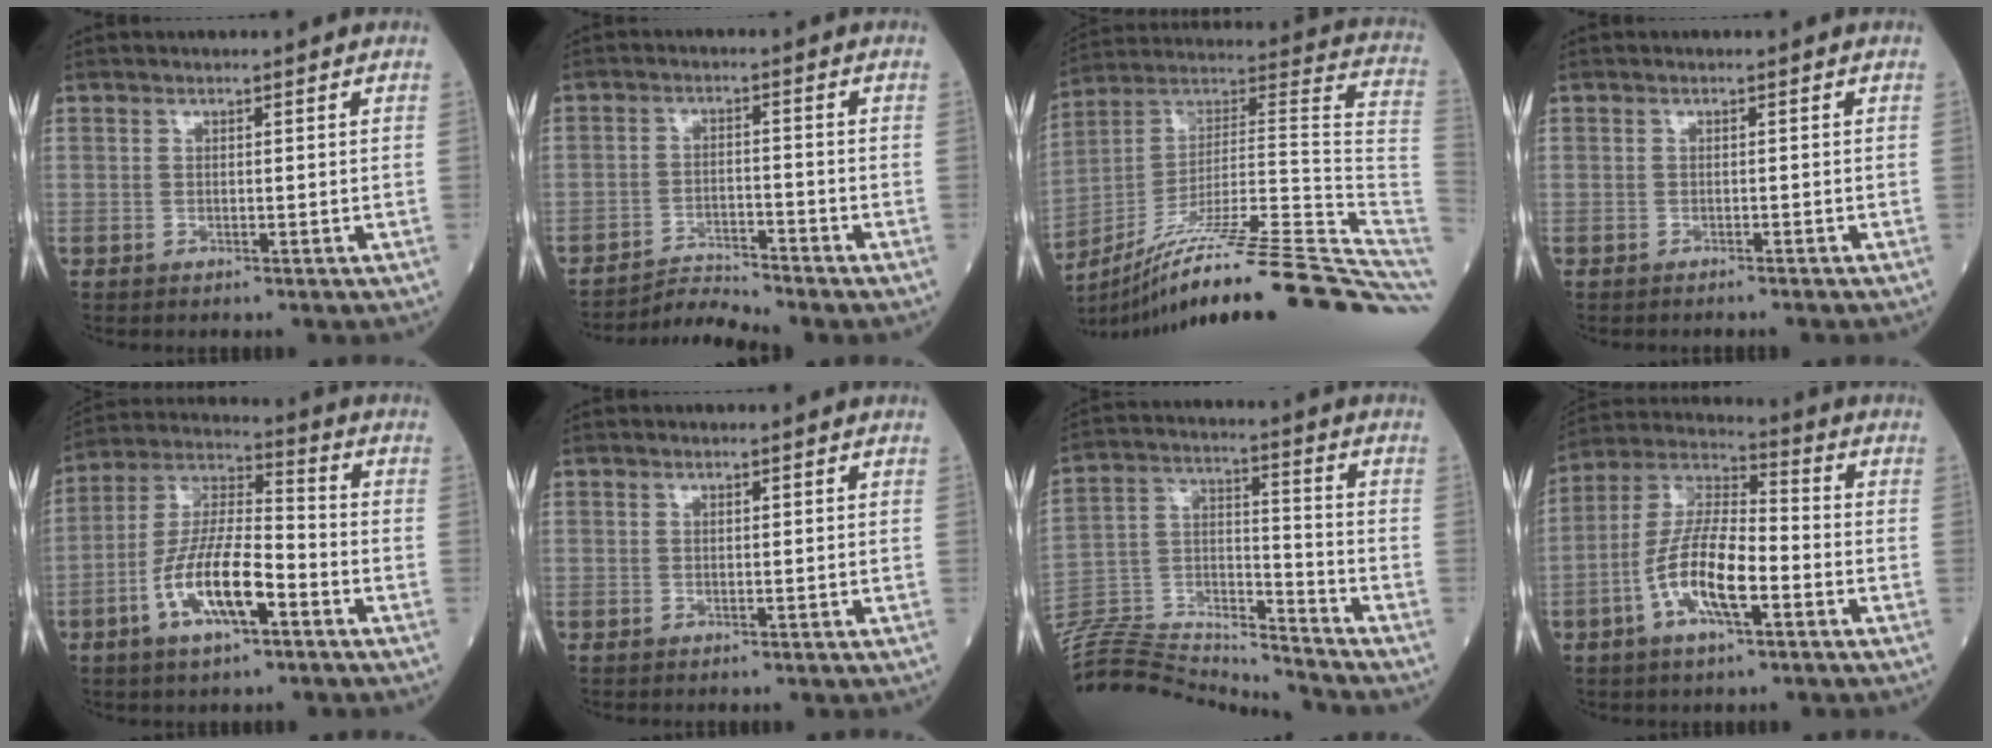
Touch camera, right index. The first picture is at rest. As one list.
[{"total": 4.4, "force": [-4.0, -1.6, -0.8], "torque": [0.005, -0.014, -0.068]}, {"total": 32.1, "force": [-24.4, 1.2, 20.9], "torque": [-0.217, 0.007, -0.370]}, {"total": 1.9, "force": [-1.7, -0.2, 0.7], "torque": [-0.012, 0.001, -0.019]}, {"total": 12.3, "force": [-4.9, 3.3, 10.8], "torque": [-0.221, 0.003, -0.091]}, {"total": 0.0}, {"total": 19.1, "force": [-18.9, -0.1, 2.8], "torque": [-0.052, 0.032, -0.315]}, {"total": 12.0, "force": [-3.8, 3.4, 10.8], "torque": [-0.225, 0.007, -0.073]}]